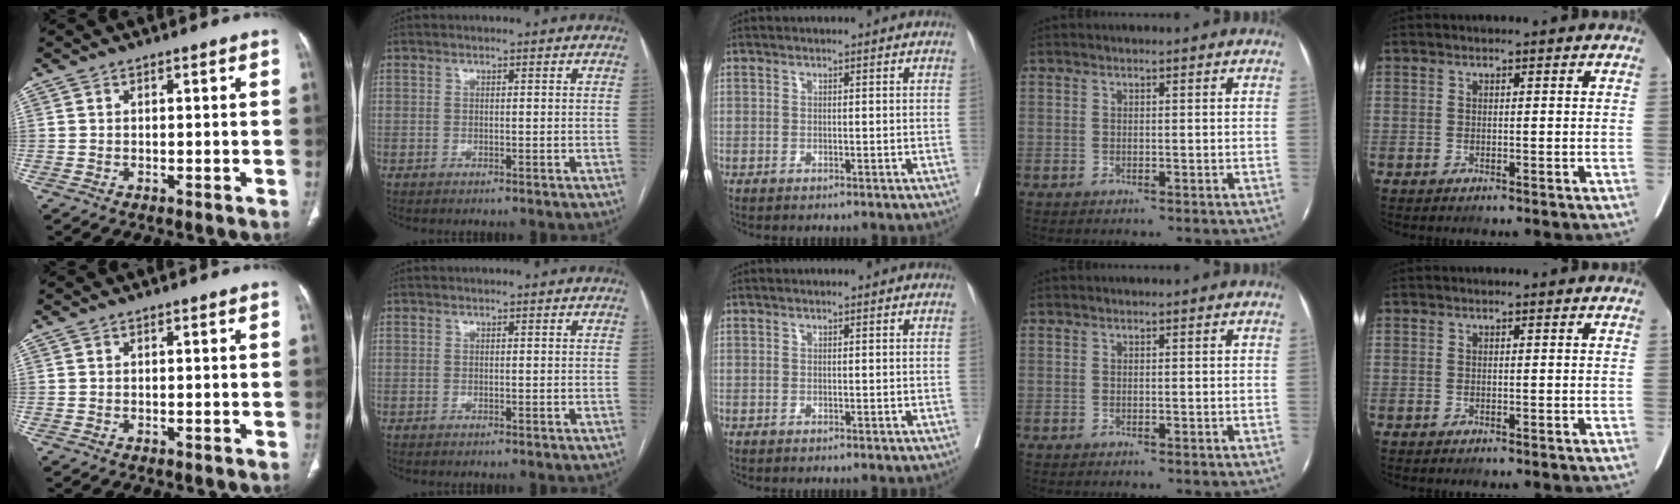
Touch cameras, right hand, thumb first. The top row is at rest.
{}